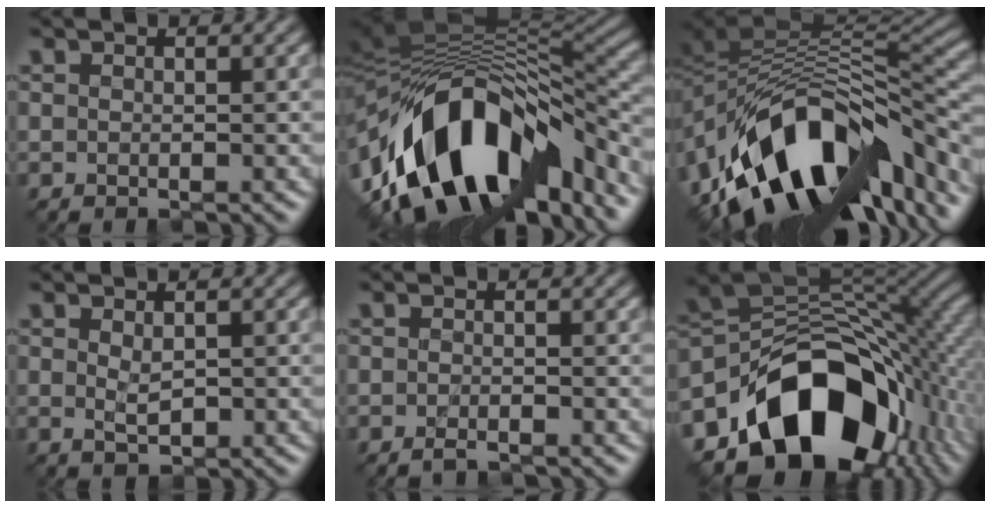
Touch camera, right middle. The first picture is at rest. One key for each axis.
{"total": 14.8, "fx": -6.8, "fy": 7.8, "fz": 10.6, "tx": -0.182, "ty": 0.013, "tz": -0.114}
{"total": 14.3, "fx": -6.8, "fy": 8.2, "fz": 9.6, "tx": -0.173, "ty": 0.009, "tz": -0.110}
{"total": 1.1, "fx": 0.3, "fy": 0.6, "fz": 0.9, "tx": -0.022, "ty": -0.002, "tz": 0.010}
{"total": 1.2, "fx": -1.0, "fy": 0.2, "fz": 0.7, "tx": -0.016, "ty": -0.002, "tz": -0.019}
{"total": 15.2, "fx": -7.5, "fy": 10.1, "fz": 8.5, "tx": -0.133, "ty": 0.000, "tz": -0.127}